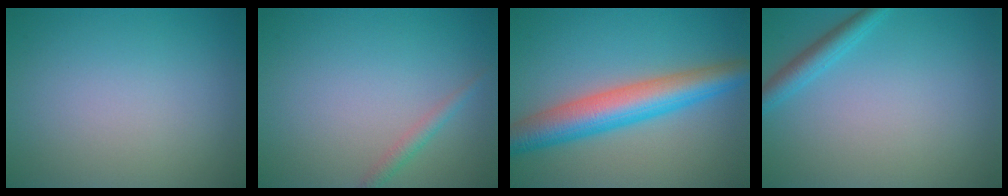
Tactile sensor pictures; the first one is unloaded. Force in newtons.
{"total": 1.3, "press": 1.3, "slide": 0.0}
{"total": 7.0, "press": 7.0, "slide": 0.1}
{"total": 2.2, "press": 2.2, "slide": 0.1}